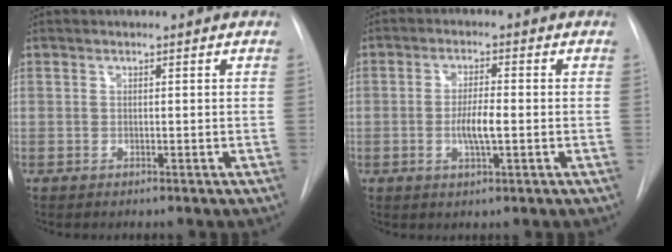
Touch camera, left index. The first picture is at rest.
{"total": 4.4, "force": [-0.8, 0.8, 4.2], "torque": [-0.083, -0.004, -0.013]}